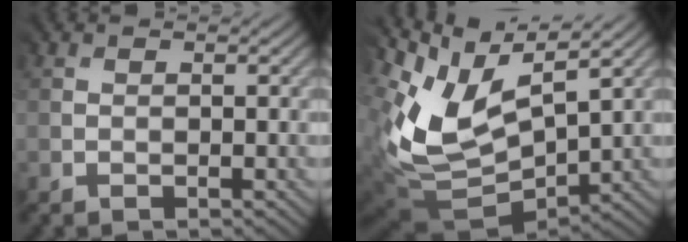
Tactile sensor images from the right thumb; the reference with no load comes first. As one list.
[{"total": 9.2, "force": [4.1, 5.9, 5.8], "torque": [-0.143, -0.001, 0.091]}]